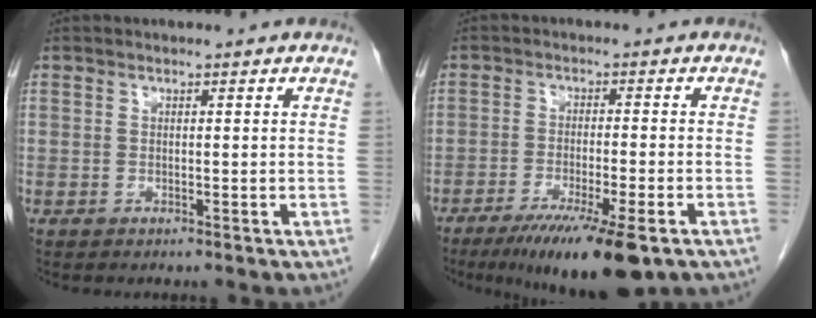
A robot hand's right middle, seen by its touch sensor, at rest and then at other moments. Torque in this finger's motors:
{"motor_torque": [1.33, -0.81, 0.24, 0.12]}